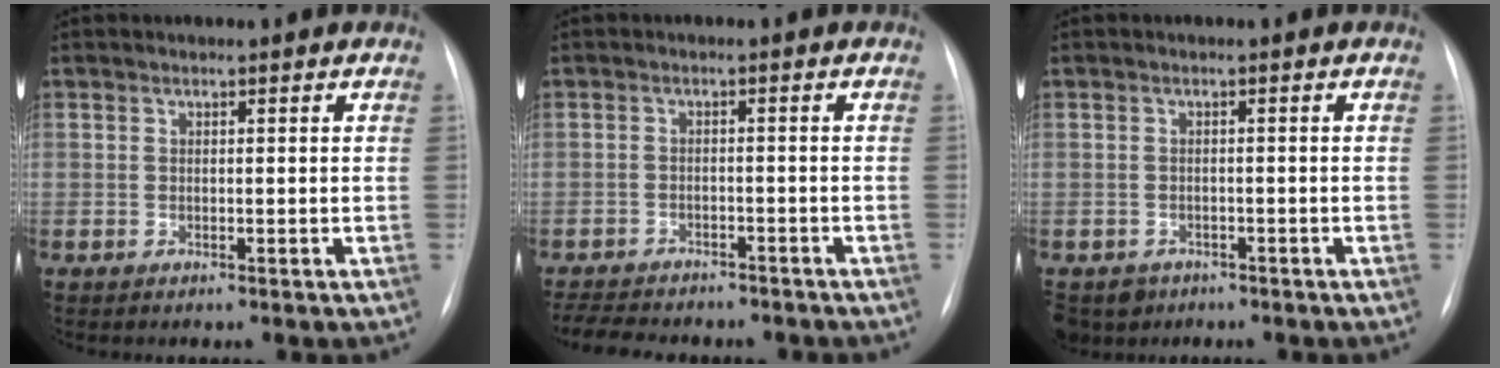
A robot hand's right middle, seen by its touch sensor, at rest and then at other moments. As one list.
[{"total": 11.5, "force": [-10.0, 3.8, 4.4], "torque": [-0.085, 0.000, -0.130]}, {"total": 4.5, "force": [-3.1, 3.2, 0.4], "torque": [-0.003, 0.005, -0.045]}]